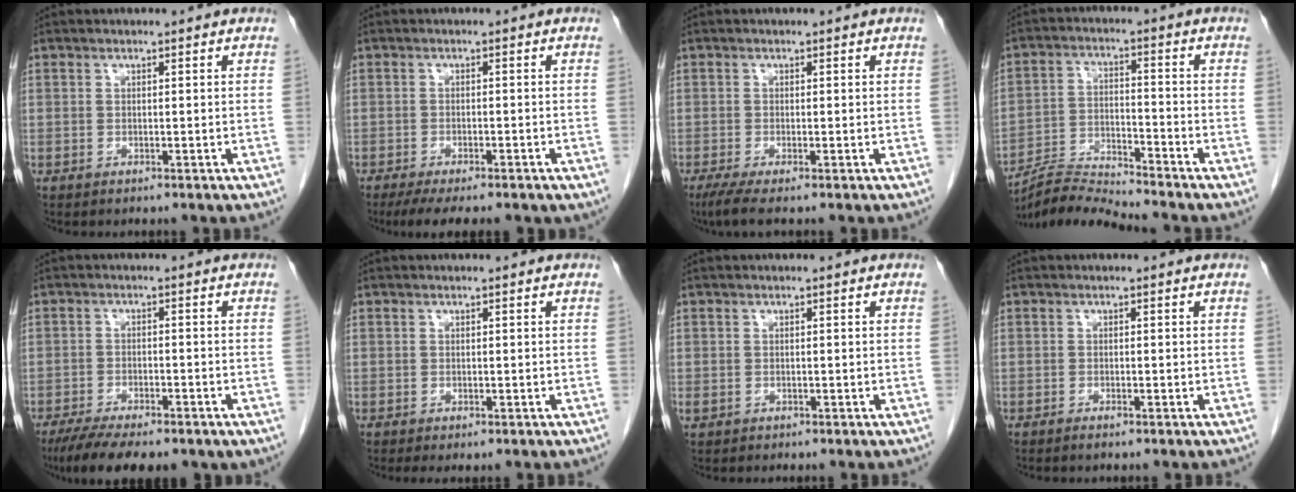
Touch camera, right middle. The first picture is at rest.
{"total": 8.5, "force": [-6.4, 2.1, 5.2], "torque": [-0.071, -0.013, -0.089]}
{"total": 3.0, "force": [-1.9, 0.1, 2.3], "torque": [-0.050, -0.014, -0.037]}
{"total": 7.6, "force": [-7.4, -1.6, 0.4], "torque": [-0.014, -0.002, -0.138]}
{"total": 11.3, "force": [-8.4, 3.4, 6.7], "torque": [-0.109, -0.016, -0.124]}
{"total": 1.2, "force": [-0.9, 0.3, 0.8], "torque": [-0.012, -0.006, -0.011]}
{"total": 0.8, "force": [-0.4, 0.6, 0.4], "torque": [-0.012, 0.001, -0.003]}
{"total": 0.9, "force": [-0.7, -0.1, 0.5], "torque": [-0.013, -0.001, -0.013]}